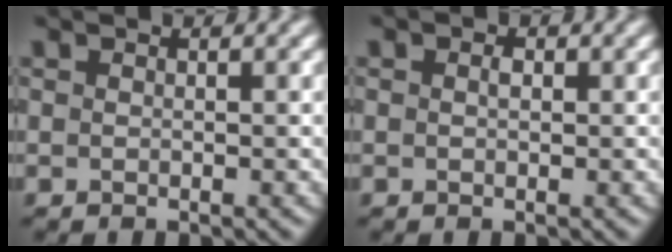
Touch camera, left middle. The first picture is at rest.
{"total": 0.7, "force": [0.2, 0.5, 0.5], "torque": [-0.007, 0.001, 0.002]}